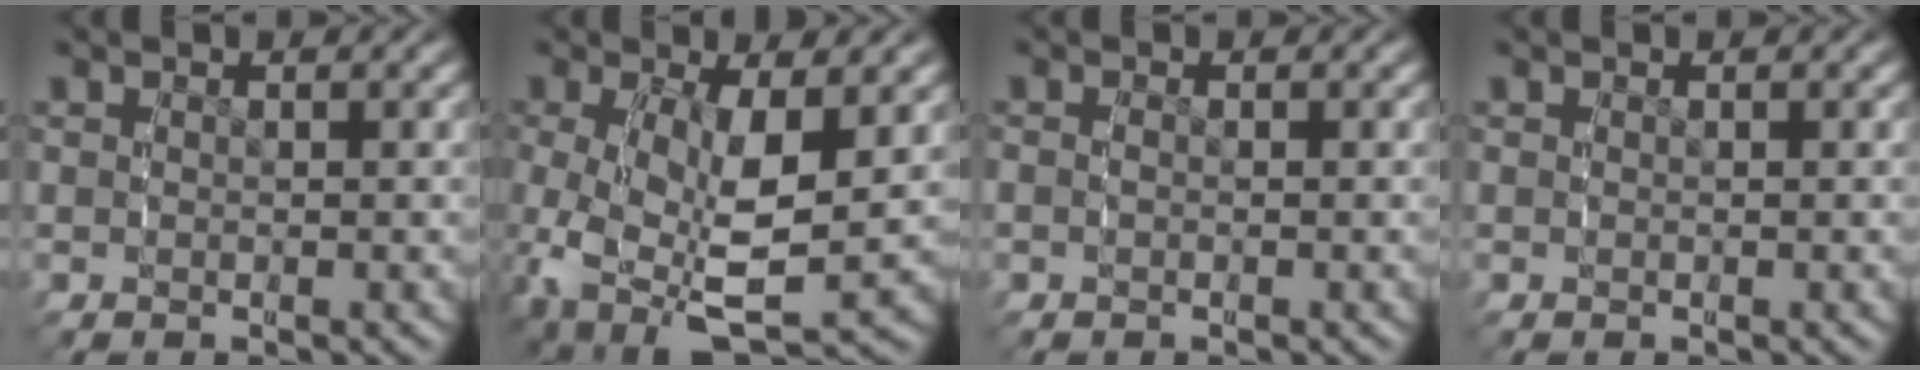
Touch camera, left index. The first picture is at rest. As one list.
[{"total": 7.7, "force": [-2.5, 4.9, 5.3], "torque": [-0.147, -0.054, -0.019]}, {"total": 0.9, "force": [-0.5, 0.6, 0.4], "torque": [-0.016, -0.004, -0.013]}, {"total": 0.0}]